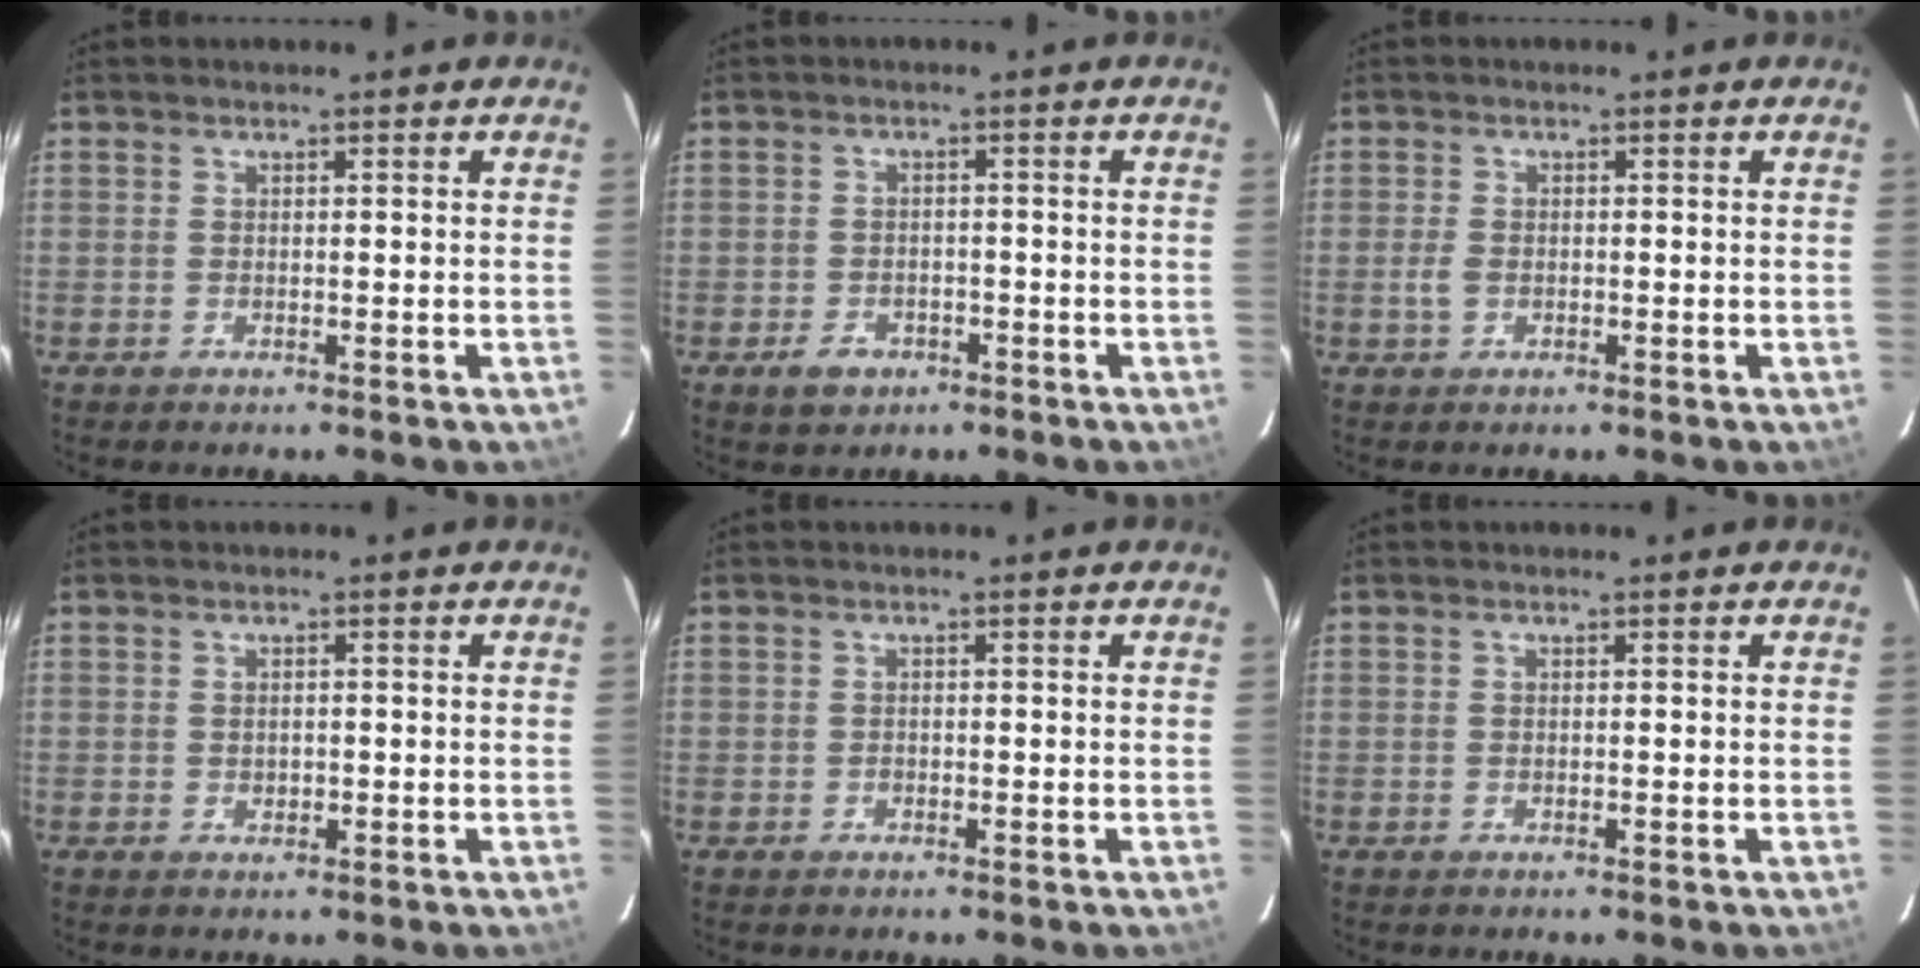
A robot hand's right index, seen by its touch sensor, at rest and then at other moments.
{"total": 4.3, "force": [-2.4, 3.2, 1.6], "torque": [-0.039, 0.006, -0.031]}
{"total": 2.2, "force": [-0.6, 1.6, 1.4], "torque": [-0.031, 0.000, -0.011]}
{"total": 1.1, "force": [0.0, 0.9, 0.5], "torque": [-0.006, 0.001, -0.001]}
{"total": 0.6, "force": [-0.3, 0.6, 0.0], "torque": [0.002, 0.000, -0.006]}
{"total": 0.0}